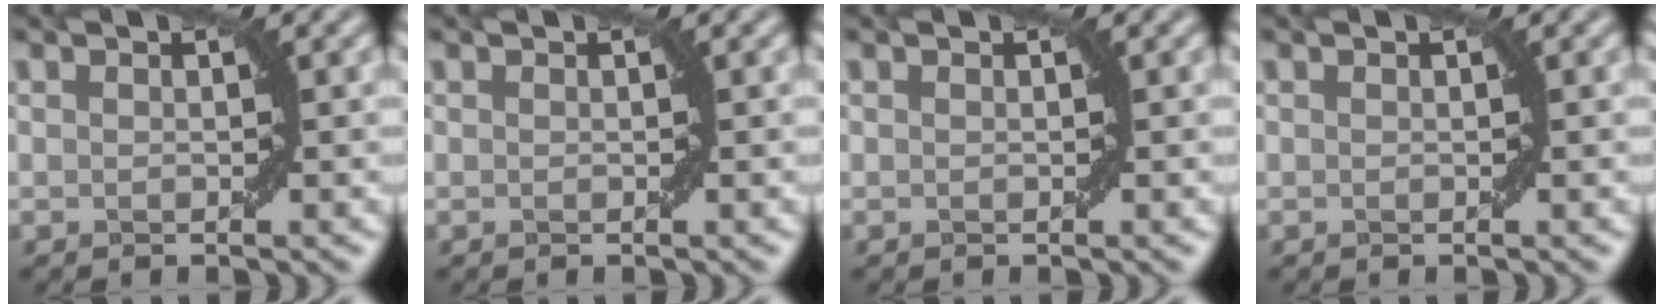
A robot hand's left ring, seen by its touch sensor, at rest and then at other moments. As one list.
[{"total": 0.0}, {"total": 0.0}, {"total": 0.0}]